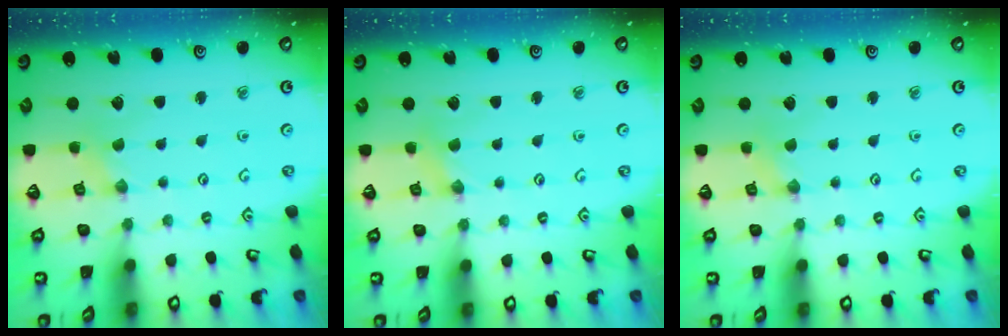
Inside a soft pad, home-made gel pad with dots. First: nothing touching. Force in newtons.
{"total": 2.1, "press": 2.1, "slide": 0.4}
{"total": 0.7, "press": 0.7, "slide": 0.2}